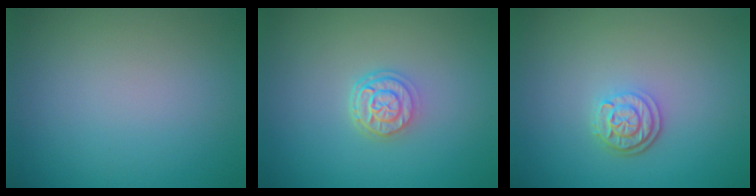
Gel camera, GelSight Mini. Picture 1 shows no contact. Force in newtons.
{"total": 2.8, "press": 2.1, "slide": 1.8}
{"total": 2.5, "press": 2.1, "slide": 1.4}